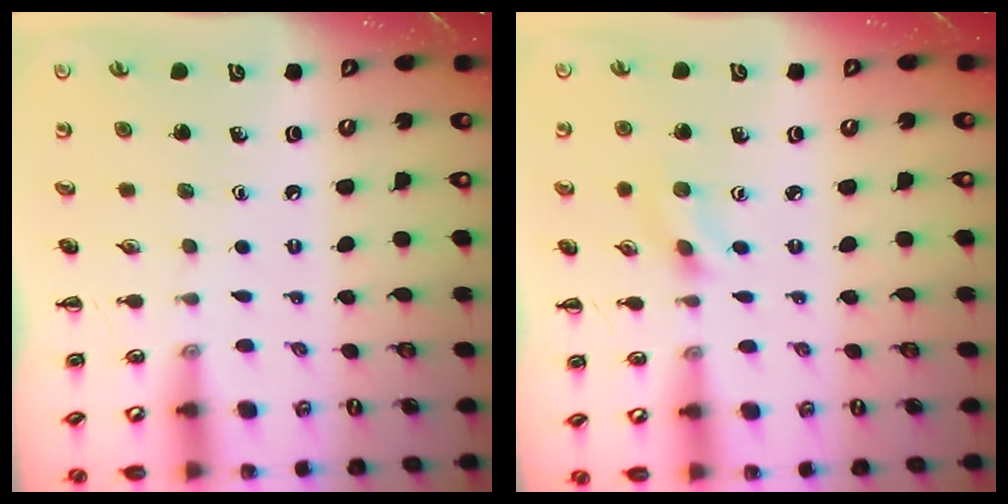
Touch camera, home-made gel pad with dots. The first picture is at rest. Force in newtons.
{"total": 1.9, "press": 1.7, "slide": 0.8}